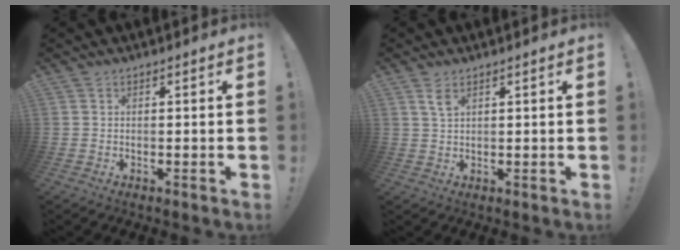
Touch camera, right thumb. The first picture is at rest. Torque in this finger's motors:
{"motor_torque": [0.46, 0.29, 0.20, -0.13, 0.00]}